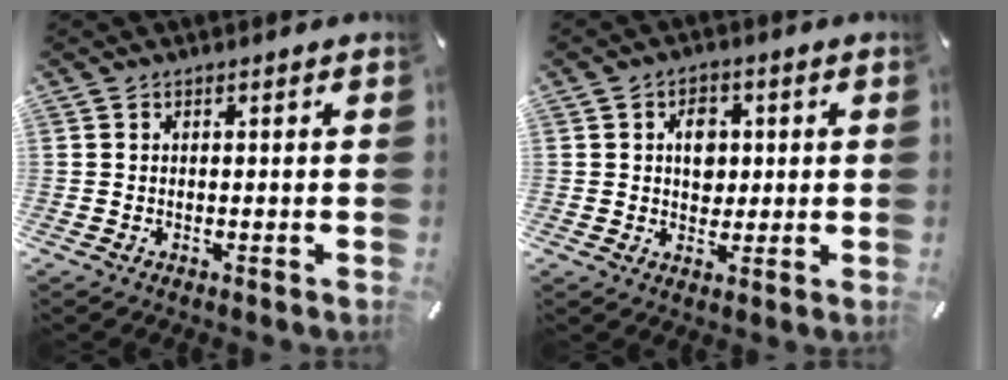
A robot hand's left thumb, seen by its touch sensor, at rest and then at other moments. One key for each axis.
{"total": 5.9, "fx": 0.9, "fy": 4.7, "fz": 3.5, "tx": -0.036, "ty": -0.005, "tz": 0.008}